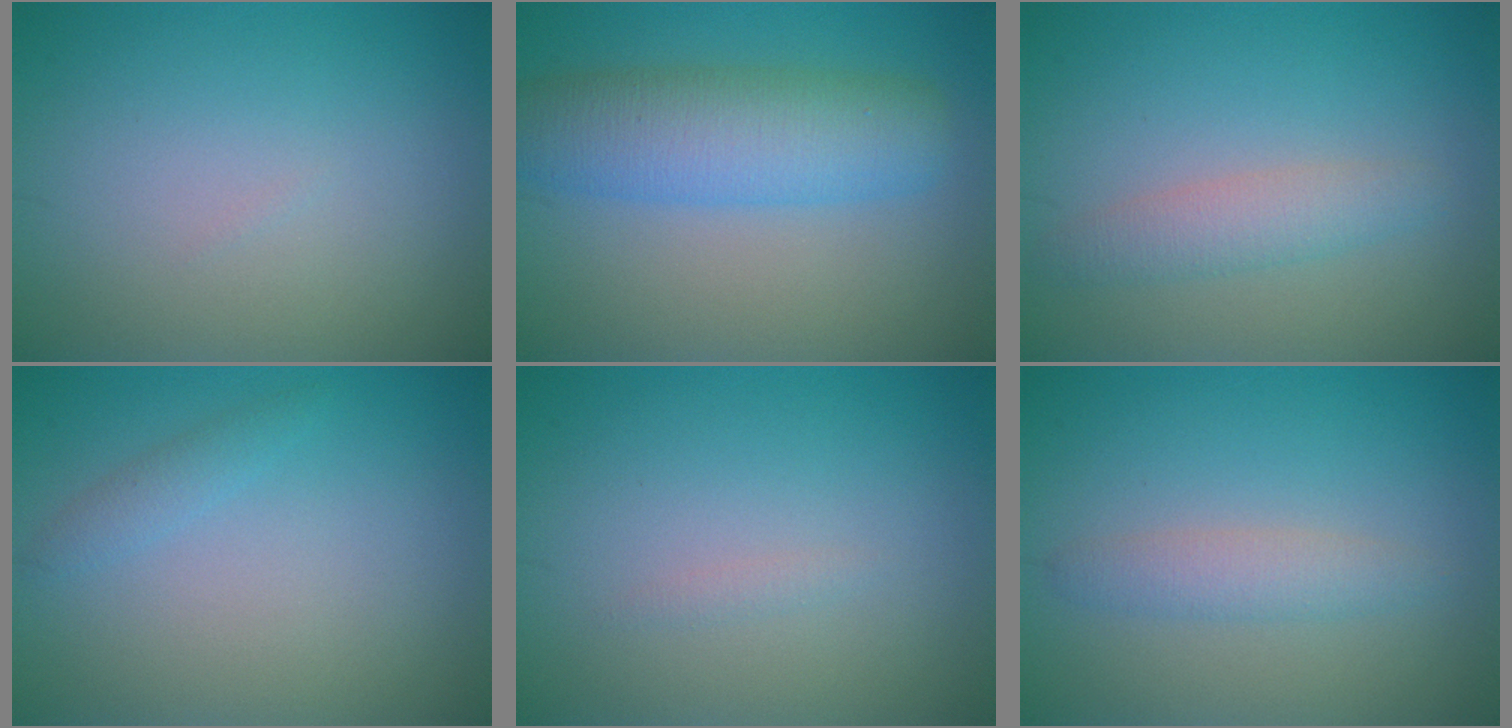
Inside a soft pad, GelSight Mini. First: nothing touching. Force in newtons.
{"total": 6.7, "press": 6.7, "slide": 0.2}
{"total": 2.5, "press": 2.5, "slide": 0.1}
{"total": 1.1, "press": 1.1, "slide": 0.1}
{"total": 0.5, "press": 0.5, "slide": 0.1}
{"total": 2.0, "press": 2.0, "slide": 0.1}